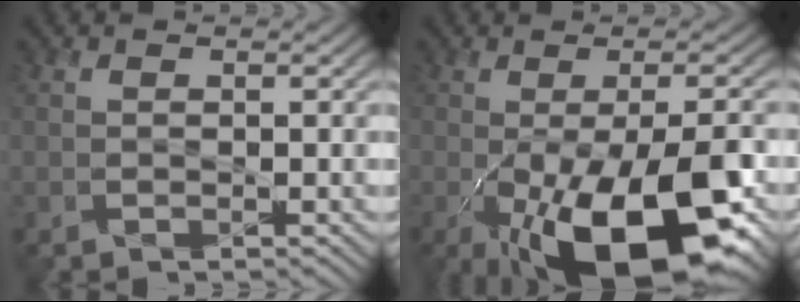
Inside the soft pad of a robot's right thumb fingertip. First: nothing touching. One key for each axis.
{"total": 18.5, "fx": -7.3, "fy": 7.1, "fz": 15.4, "tx": -0.230, "ty": -0.025, "tz": -0.101}